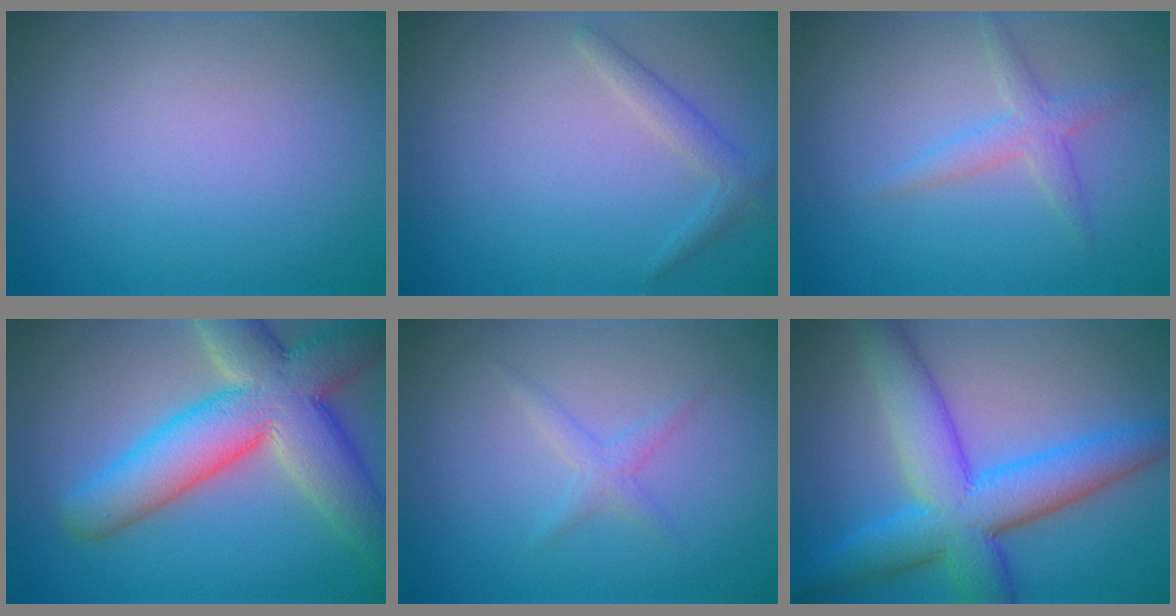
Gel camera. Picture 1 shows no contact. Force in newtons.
{"total": 1.7, "press": 1.7, "slide": 0.0}
{"total": 2.1, "press": 2.1, "slide": 0.1}
{"total": 10.7, "press": 10.6, "slide": 0.8}
{"total": 1.3, "press": 1.3, "slide": 0.1}
{"total": 9.2, "press": 9.2, "slide": 0.2}